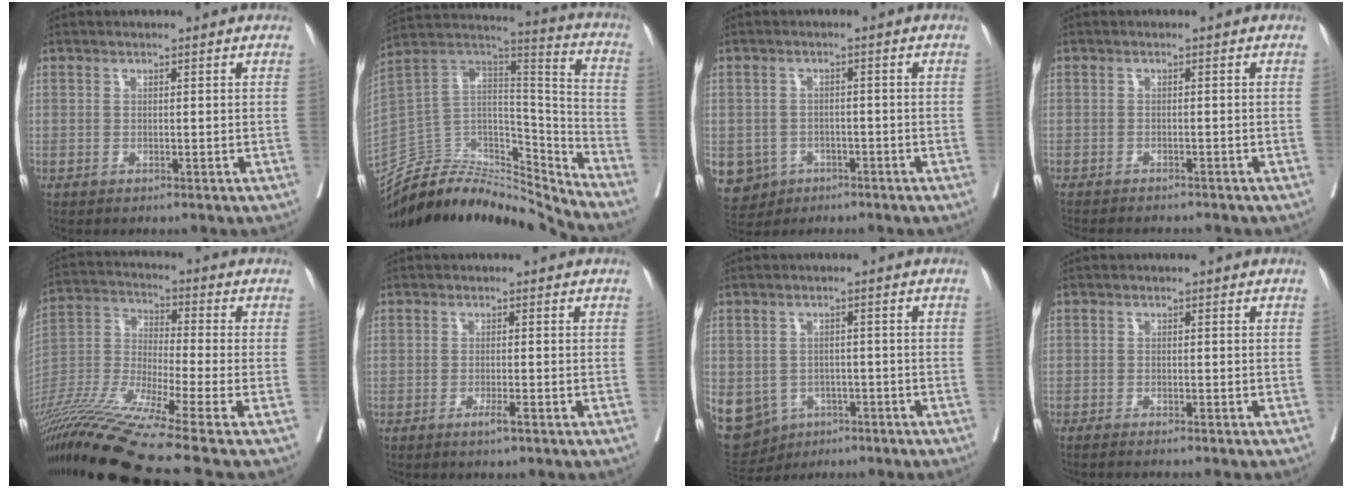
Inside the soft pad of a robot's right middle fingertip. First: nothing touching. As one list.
[{"total": 24.3, "force": [-23.8, 3.0, 3.7], "torque": [-0.079, 0.038, -0.391]}, {"total": 6.4, "force": [-3.1, 5.5, 1.1], "torque": [-0.027, 0.004, -0.044]}, {"total": 8.6, "force": [-8.0, 1.3, 3.1], "torque": [-0.040, -0.012, -0.104]}, {"total": 20.0, "force": [-14.9, -2.0, 13.1], "torque": [-0.300, -0.037, -0.280]}, {"total": 1.7, "force": [-1.0, 0.0, 1.3], "torque": [-0.027, -0.003, -0.019]}, {"total": 19.3, "force": [-8.0, 16.0, 7.1], "torque": [-0.244, 0.002, -0.101]}, {"total": 4.1, "force": [-3.6, -0.1, 2.0], "torque": [-0.025, -0.005, -0.047]}]